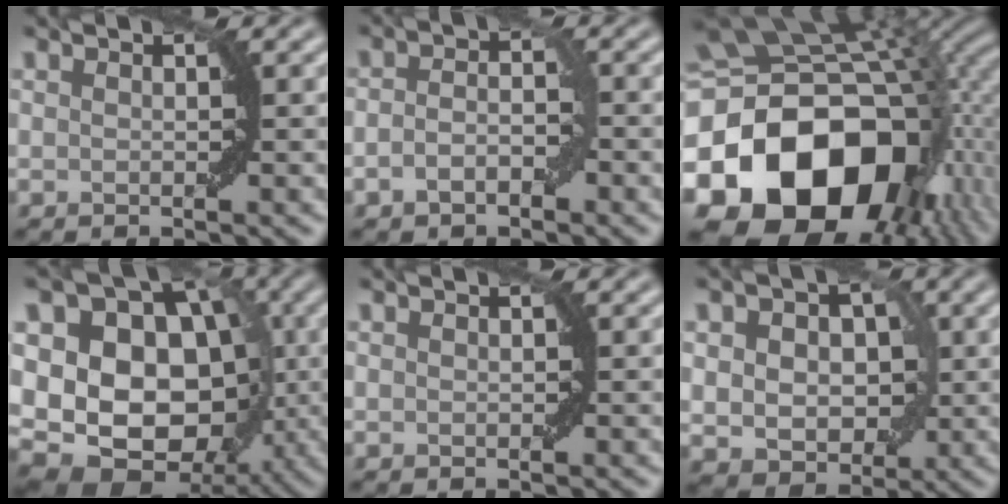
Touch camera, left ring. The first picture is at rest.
{"total": 2.5, "force": [-1.0, 1.4, 1.9], "torque": [-0.034, 0.002, -0.021]}
{"total": 20.5, "force": [-5.2, 14.6, 13.4], "torque": [-0.279, -0.047, -0.064]}
{"total": 15.2, "force": [0.0, 11.5, 9.9], "torque": [-0.123, 0.003, -0.007]}
{"total": 0.0}
{"total": 7.5, "force": [1.0, 5.7, 4.7], "torque": [-0.061, 0.016, 0.003]}